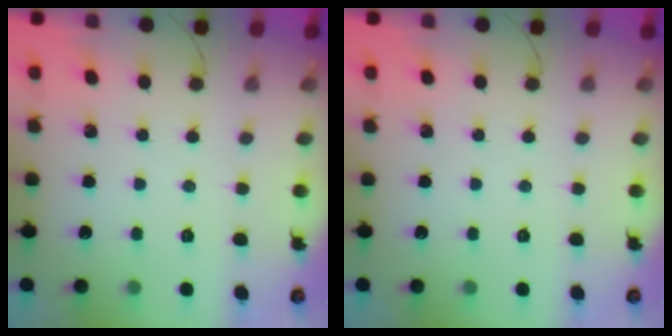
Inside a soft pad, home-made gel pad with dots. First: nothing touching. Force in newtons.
{"total": 0.0}